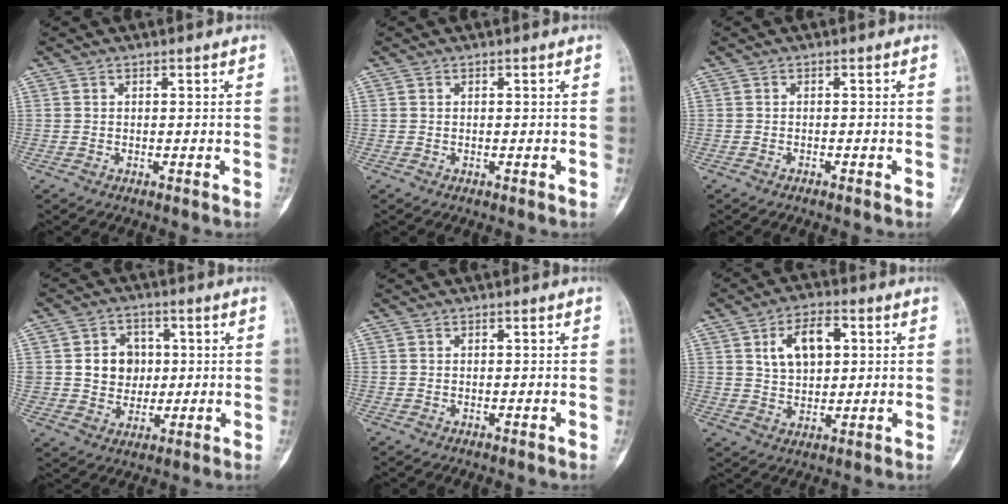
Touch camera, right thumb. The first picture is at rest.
{"total": 0.0}
{"total": 0.6, "force": [-0.5, 0.0, 0.3], "torque": [-0.008, 0.003, -0.007]}
{"total": 8.7, "force": [1.2, 7.5, 4.1], "torque": [-0.022, 0.000, 0.023]}
{"total": 0.0}
{"total": 9.5, "force": [2.8, 5.8, 6.9], "torque": [-0.098, 0.000, 0.049]}